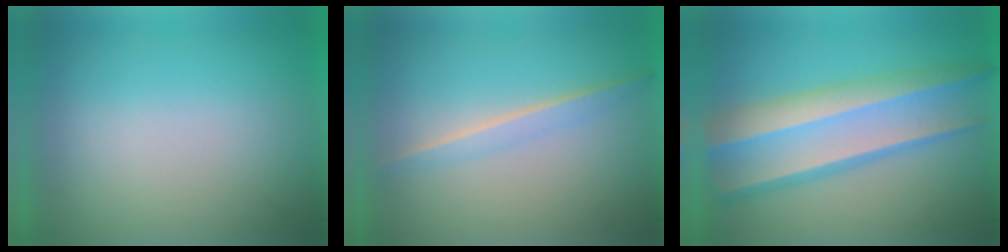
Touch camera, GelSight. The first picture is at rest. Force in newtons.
{"total": 1.3}
{"total": 6.6}